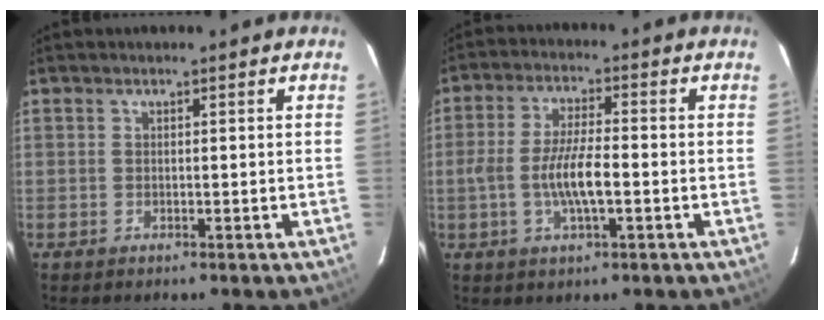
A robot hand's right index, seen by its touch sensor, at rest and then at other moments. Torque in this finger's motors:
{"motor_torque": [0.57, -0.28, 0.61, 0.18]}